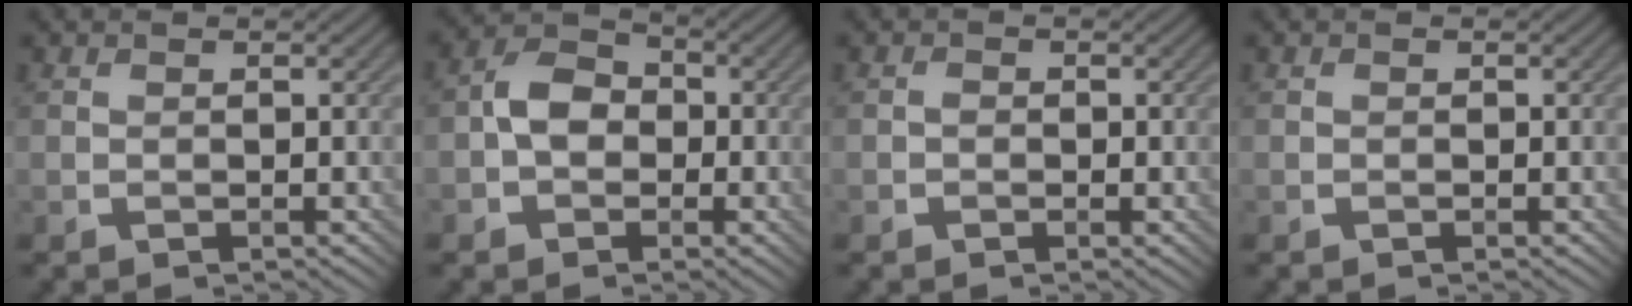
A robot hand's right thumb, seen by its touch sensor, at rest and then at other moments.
{"total": 5.0, "force": [-1.1, 3.9, 3.0], "torque": [-0.055, 0.008, -0.030]}
{"total": 1.2, "force": [-0.3, 0.8, 0.7], "torque": [-0.009, -0.001, -0.008]}
{"total": 0.0}